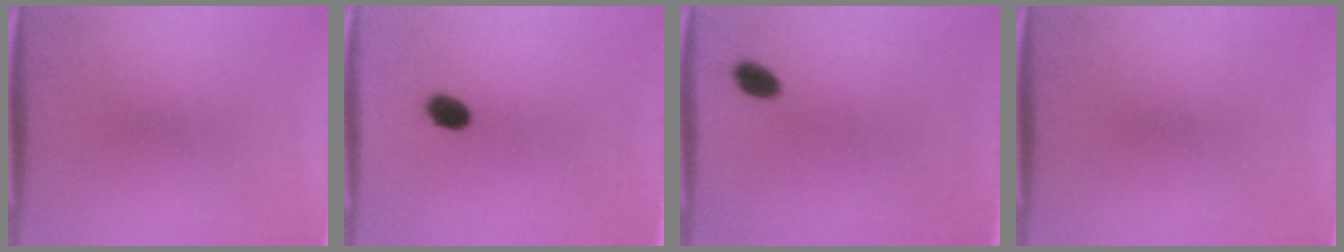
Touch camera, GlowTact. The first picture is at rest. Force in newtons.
{"total": 3.0}
{"total": 2.9}
{"total": 0.0}